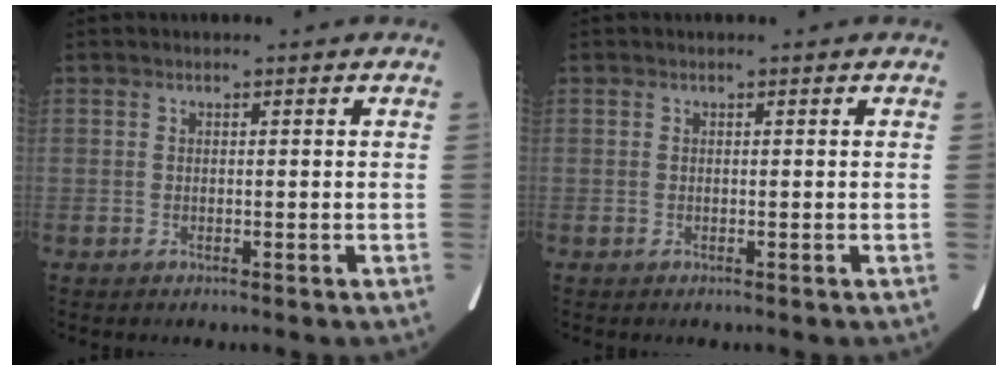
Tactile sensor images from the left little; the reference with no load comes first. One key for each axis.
{"total": 0.0}